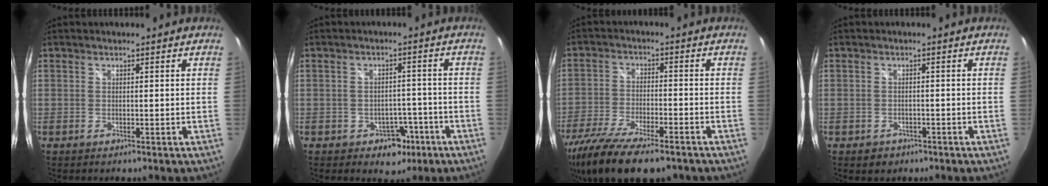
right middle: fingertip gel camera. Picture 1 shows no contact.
{"total": 5.1, "force": [-2.8, 3.9, 1.8], "torque": [-0.039, 0.013, -0.024]}
{"total": 18.8, "force": [-14.1, 5.7, 11.1], "torque": [-0.236, -0.055, -0.242]}
{"total": 2.7, "force": [-1.5, 2.2, 0.7], "torque": [-0.019, -0.002, -0.018]}